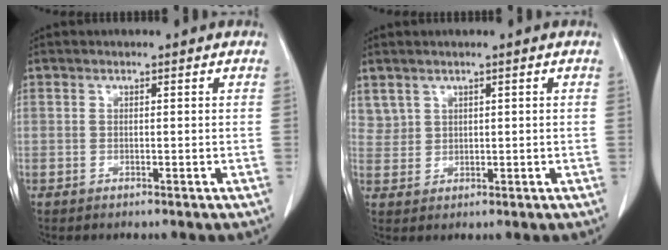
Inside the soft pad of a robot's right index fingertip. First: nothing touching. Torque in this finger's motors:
{"motor_torque": [-0.28, 0.38, -0.16, -0.02]}